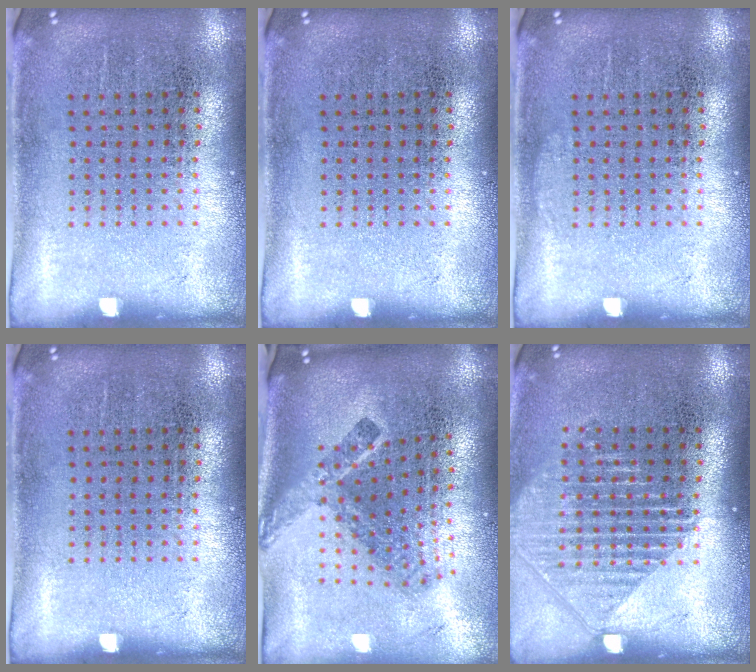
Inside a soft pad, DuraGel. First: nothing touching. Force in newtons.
{"total": 0.0}
{"total": 0.5, "press": 0.5, "slide": 0.1}
{"total": 0.0}
{"total": 2.4, "press": 1.5, "slide": 1.9}
{"total": 1.5, "press": 1.4, "slide": 0.6}